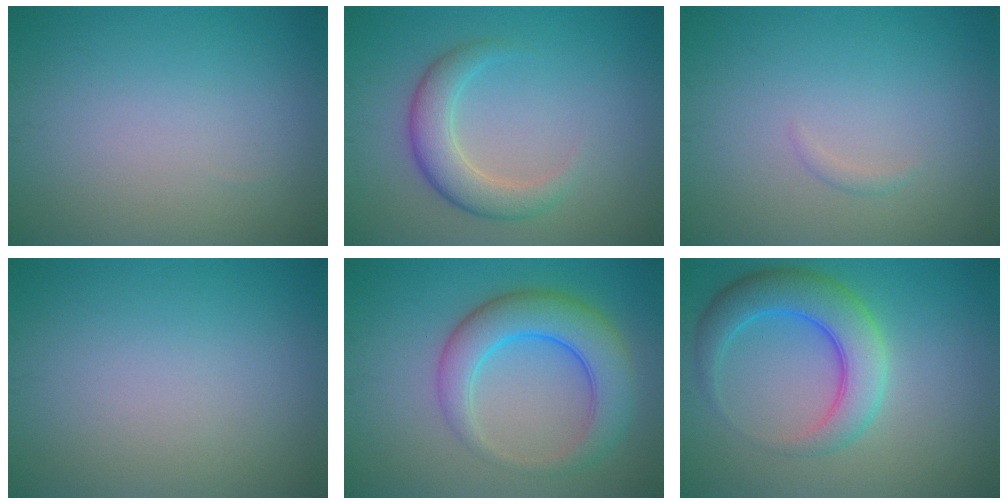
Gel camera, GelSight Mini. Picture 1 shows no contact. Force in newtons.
{"total": 3.1, "press": 3.1, "slide": 0.2}
{"total": 0.5, "press": 0.5, "slide": 0.0}
{"total": 0.0}
{"total": 6.3, "press": 6.3, "slide": 0.1}
{"total": 5.8, "press": 5.8, "slide": 0.1}